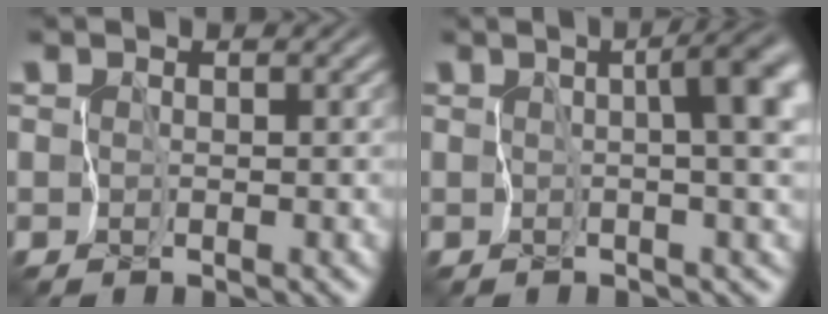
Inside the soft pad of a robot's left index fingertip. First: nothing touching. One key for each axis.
{"total": 6.4, "fx": 0.4, "fy": 1.8, "fz": 6.1, "tx": -0.080, "ty": 0.008, "tz": 0.005}